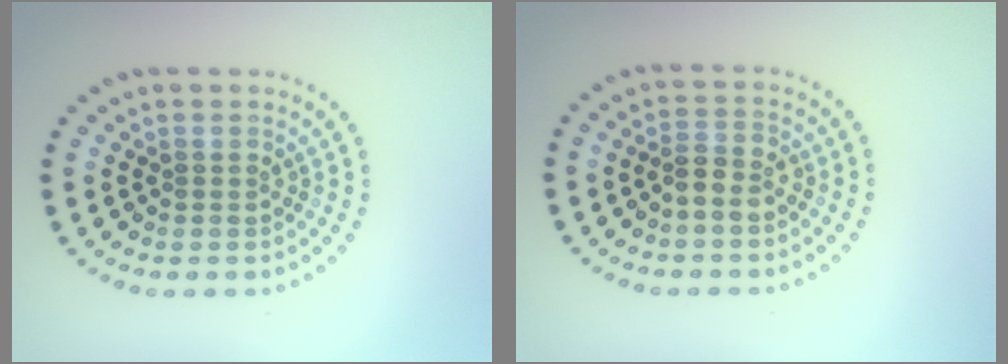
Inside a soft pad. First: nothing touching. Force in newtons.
{"total": 2.0, "press": 1.9, "slide": 0.7}